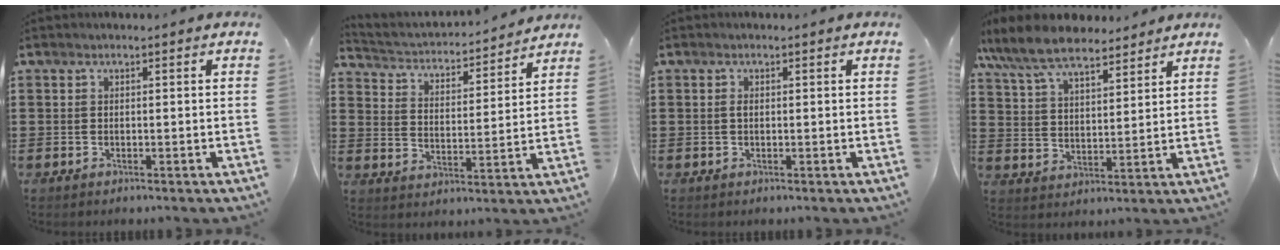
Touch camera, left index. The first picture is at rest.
{"total": 2.6, "force": [2.6, 0.5, 0.2], "torque": [-0.025, -0.028, 0.033]}
{"total": 0.8, "force": [0.1, 0.4, 0.7], "torque": [-0.016, 0.000, 0.002]}
{"total": 8.7, "force": [7.5, 2.5, 3.7], "torque": [-0.100, -0.023, 0.137]}